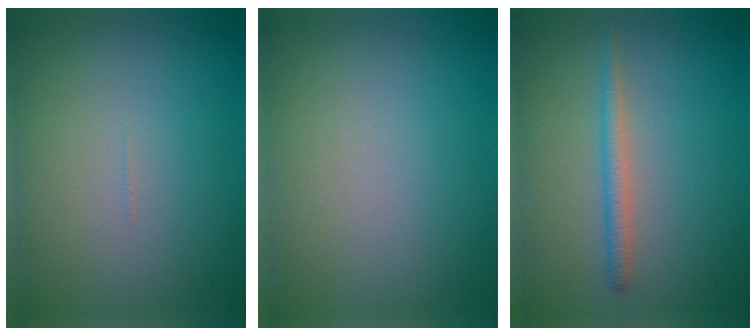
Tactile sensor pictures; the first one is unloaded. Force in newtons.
{"total": 0.0}
{"total": 1.8, "press": 1.8, "slide": 0.1}